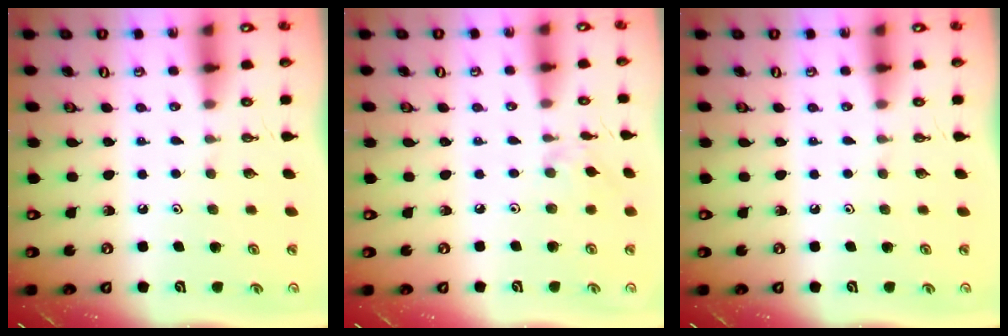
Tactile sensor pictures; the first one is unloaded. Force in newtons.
{"total": 1.2, "press": 1.2, "slide": 0.3}
{"total": 0.0}